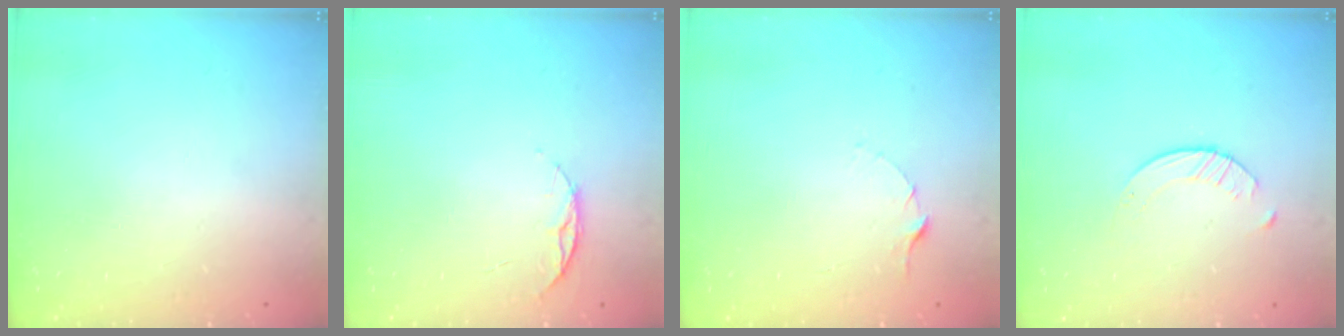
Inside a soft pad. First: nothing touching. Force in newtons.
{"total": 5.5, "press": 5.5, "slide": 0.6}
{"total": 2.5, "press": 2.5, "slide": 0.3}
{"total": 2.1, "press": 2.0, "slide": 0.3}